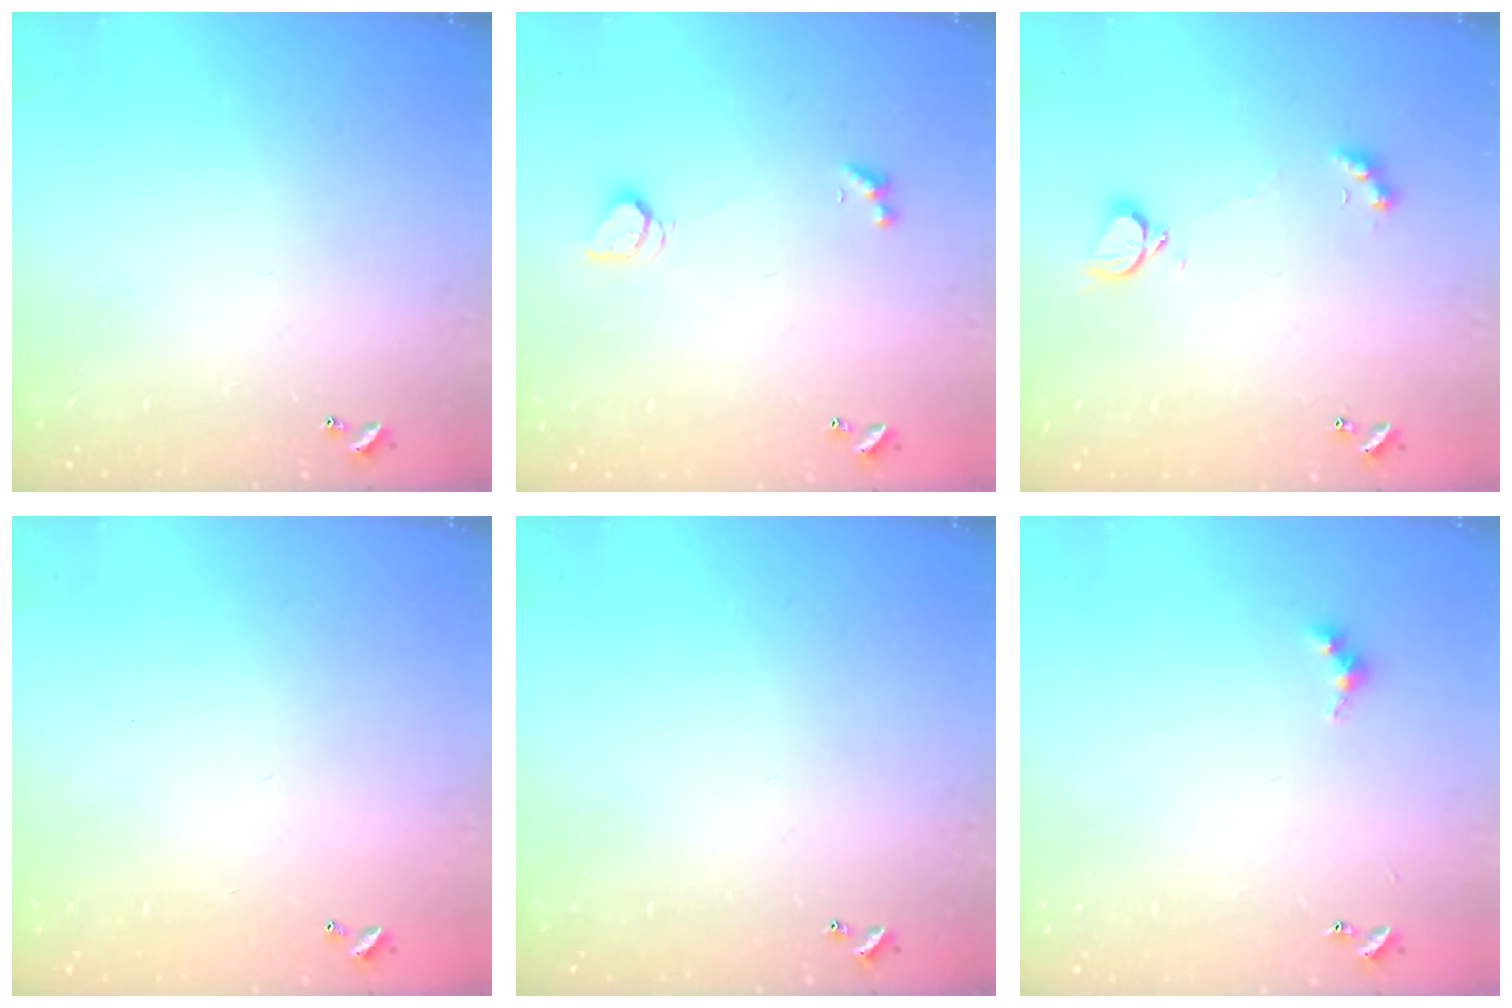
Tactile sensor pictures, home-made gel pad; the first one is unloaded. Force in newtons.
{"total": 1.7, "press": 1.7, "slide": 0.4}
{"total": 2.5, "press": 2.4, "slide": 0.5}
{"total": 2.9, "press": 2.9, "slide": 0.1}
{"total": 0.0}
{"total": 4.6, "press": 4.5, "slide": 0.7}